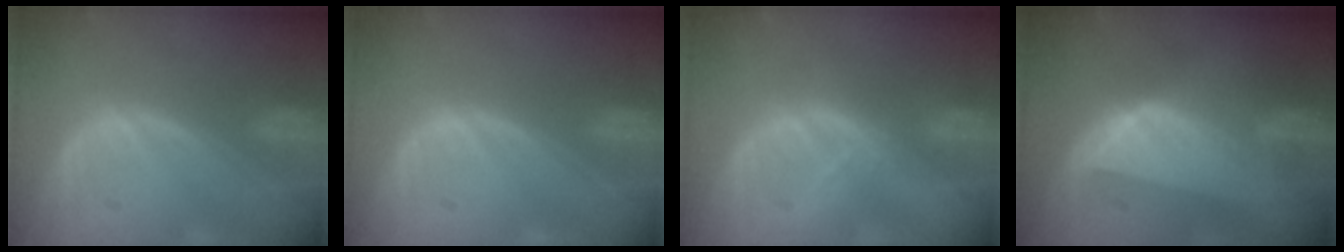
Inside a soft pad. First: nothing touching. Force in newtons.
{"total": 0.7, "press": 0.0, "slide": 0.7}
{"total": 2.1, "press": 1.9, "slide": 0.9}
{"total": 7.6, "press": 7.0, "slide": 3.0}